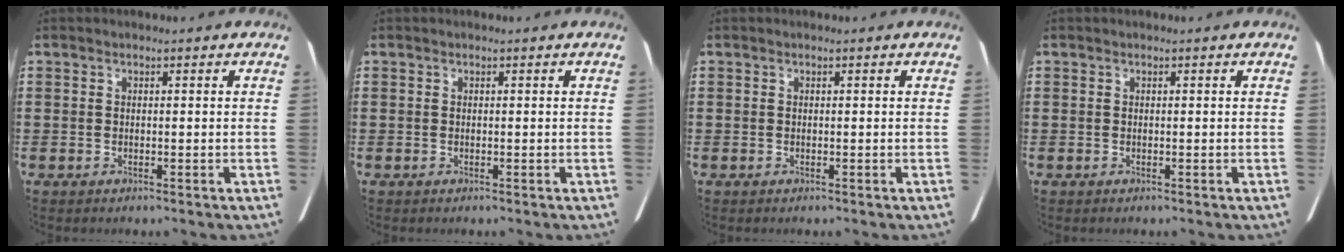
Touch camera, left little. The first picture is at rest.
{"total": 0.0}
{"total": 0.0}
{"total": 0.0}